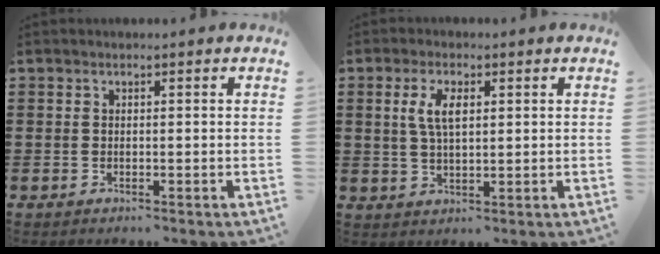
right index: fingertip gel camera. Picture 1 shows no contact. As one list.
[{"total": 4.6, "force": [1.2, 1.8, 4.0], "torque": [-0.085, 0.008, 0.020]}]